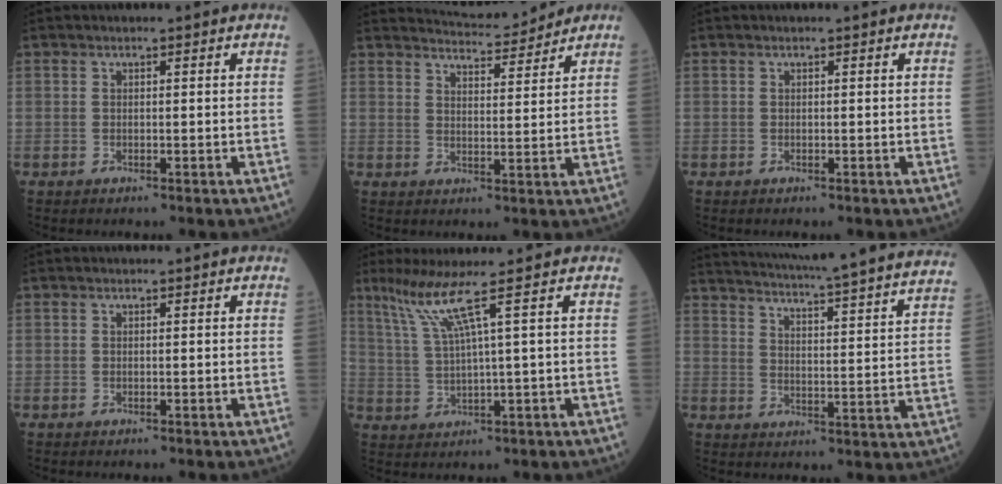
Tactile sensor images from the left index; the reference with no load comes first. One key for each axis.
{"total": 7.8, "fx": 7.6, "fy": 0.9, "fz": 1.3, "tx": -0.025, "ty": 0.010, "tz": 0.108}
{"total": 0.0}
{"total": 0.0}
{"total": 5.5, "fx": 3.1, "fy": -2.0, "fz": 4.0, "tx": -0.088, "ty": 0.001, "tz": 0.070}
{"total": 31.3, "fx": 28.9, "fy": 0.4, "fz": 11.9, "tx": -0.193, "ty": -0.070, "tz": 0.355}